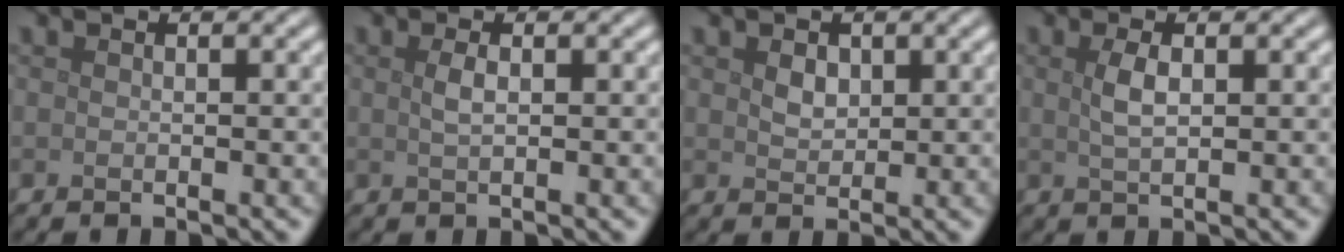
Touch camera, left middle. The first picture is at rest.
{"total": 1.3, "force": [0.3, 0.4, 1.2], "torque": [-0.024, 0.003, 0.005]}
{"total": 1.4, "force": [0.6, 1.0, 0.8], "torque": [-0.016, -0.001, 0.014]}
{"total": 1.9, "force": [0.5, 0.7, 1.7], "torque": [-0.038, 0.002, 0.011]}